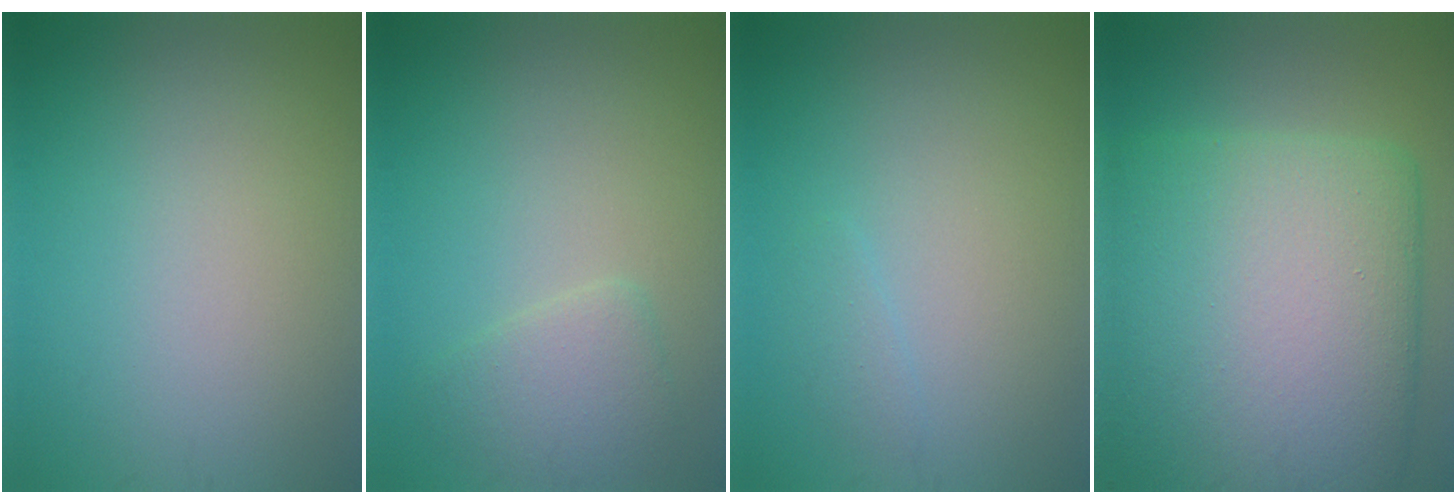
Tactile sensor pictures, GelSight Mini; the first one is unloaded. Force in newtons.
{"total": 2.5, "press": 2.5, "slide": 0.2}
{"total": 0.9, "press": 0.9, "slide": 0.1}
{"total": 19.1, "press": 19.1, "slide": 0.4}